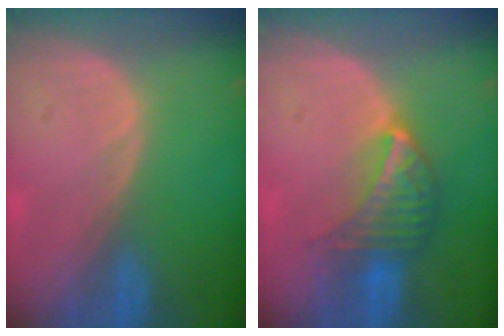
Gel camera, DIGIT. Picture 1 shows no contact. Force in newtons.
{"total": 7.1, "press": 6.4, "slide": 3.1}